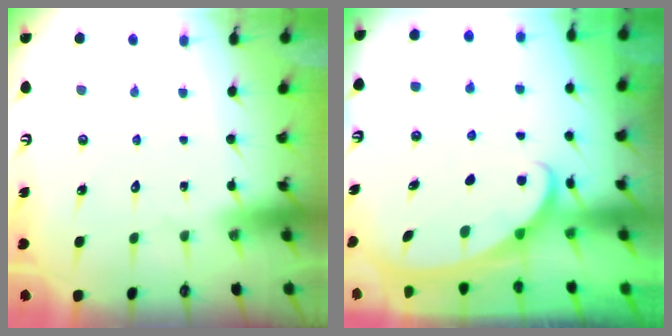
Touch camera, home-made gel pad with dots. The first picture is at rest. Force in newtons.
{"total": 2.3, "press": 2.2, "slide": 0.4}